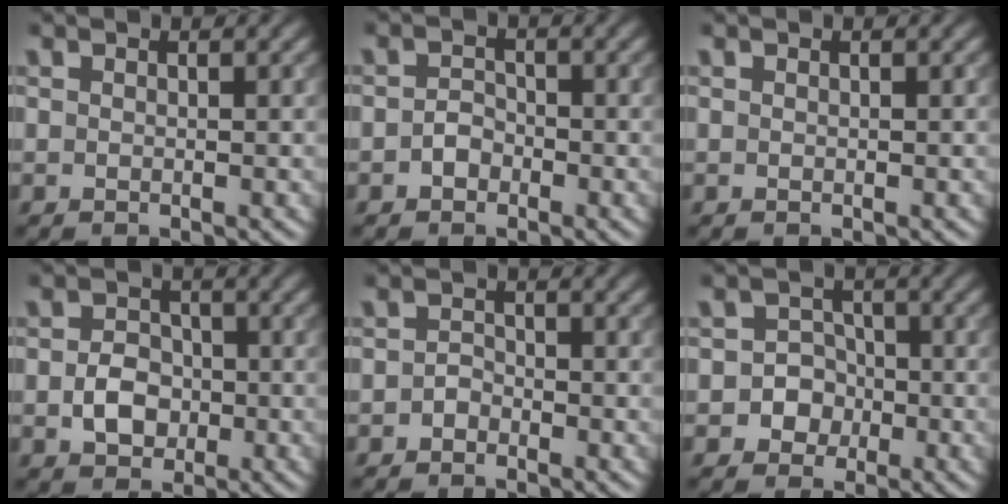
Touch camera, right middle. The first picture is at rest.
{"total": 1.5, "force": [-0.7, 1.1, 0.7], "torque": [-0.011, 0.003, -0.015]}
{"total": 0.0}
{"total": 3.1, "force": [-0.7, 2.4, 1.7], "torque": [-0.029, 0.000, -0.016]}
{"total": 1.0, "force": [-0.6, 0.7, 0.4], "torque": [-0.008, 0.003, -0.013]}
{"total": 3.1, "force": [-1.0, 2.9, 0.7], "torque": [0.019, 0.009, -0.034]}